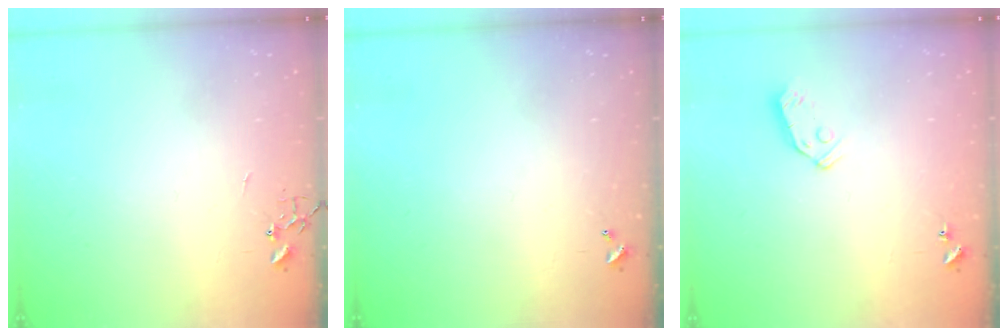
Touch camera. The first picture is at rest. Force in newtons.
{"total": 0.0}
{"total": 6.5, "press": 6.5, "slide": 0.4}